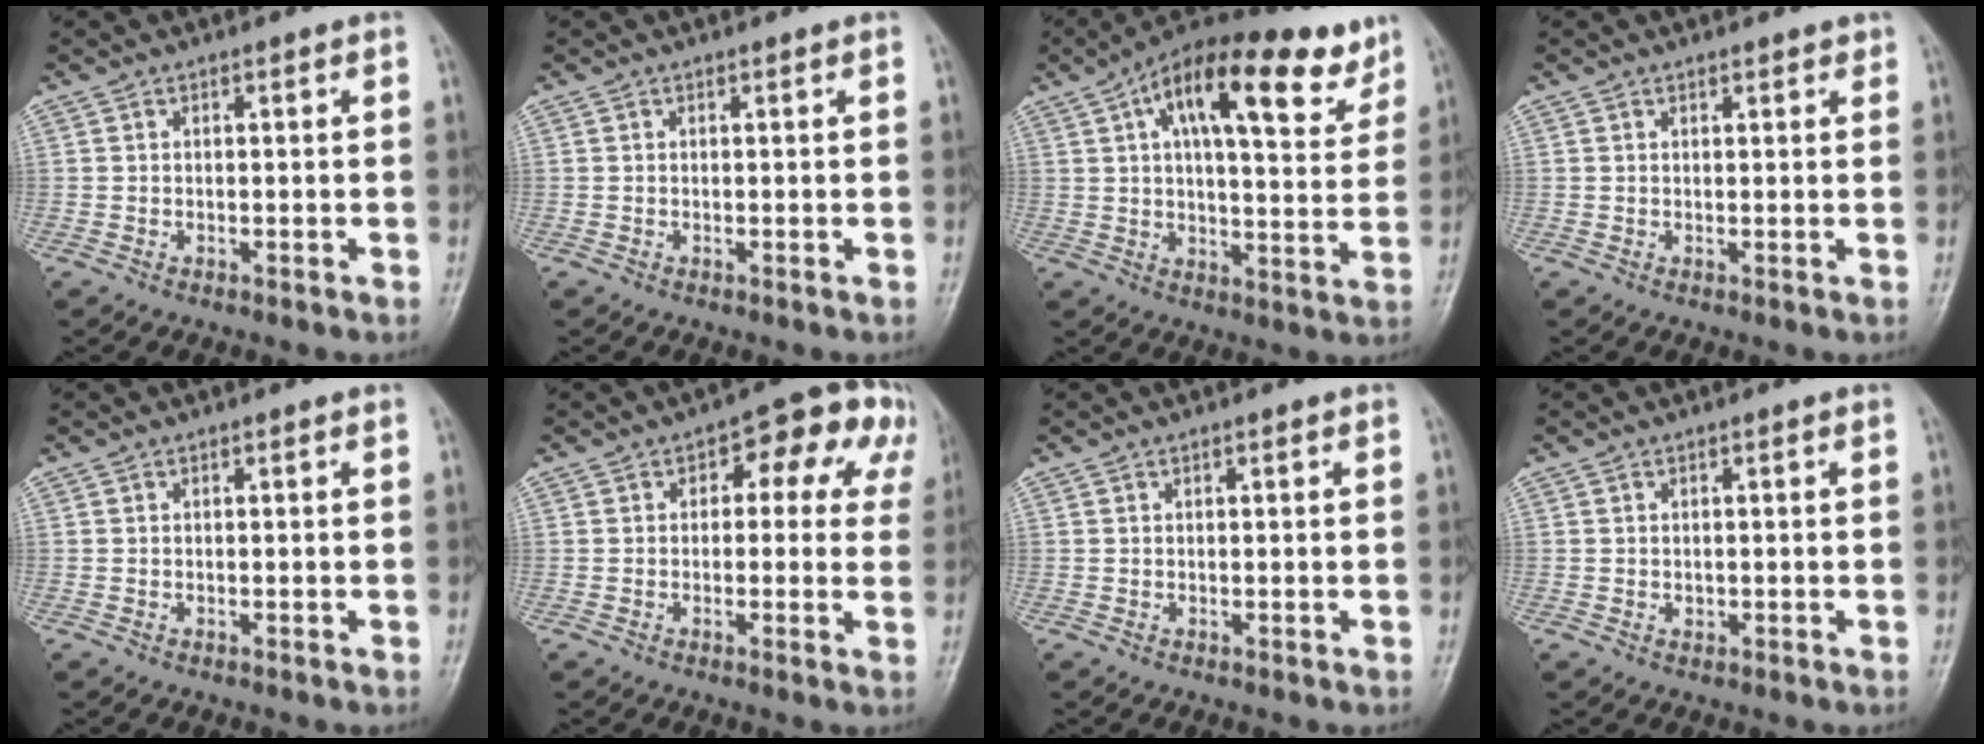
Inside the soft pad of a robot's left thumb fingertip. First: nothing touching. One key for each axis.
{"total": 0.0}
{"total": 19.8, "fx": 10.4, "fy": 8.0, "fz": 14.9, "tx": -0.201, "ty": -0.010, "tz": 0.157}
{"total": 1.3, "fx": 0.9, "fy": 0.6, "fz": 0.7, "tx": -0.004, "ty": -0.003, "tz": 0.009}
{"total": 0.0}
{"total": 10.7, "fx": 3.6, "fy": 6.4, "fz": 7.7, "tx": -0.030, "ty": 0.022, "tz": 0.032}
{"total": 0.6, "fx": 0.2, "fy": 0.2, "fz": 0.5, "tx": -0.005, "ty": 0.001, "tz": 0.002}
{"total": 0.8, "fx": -0.2, "fy": 0.7, "fz": 0.3, "tx": 0.000, "ty": 0.001, "tz": -0.002}